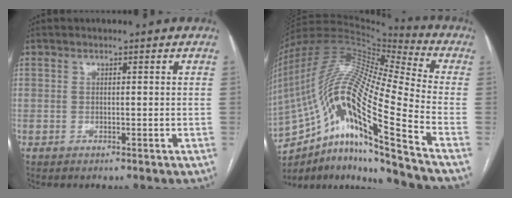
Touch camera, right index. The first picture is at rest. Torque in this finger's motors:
{"motor_torque": [1.53, -0.61, 0.48, 0.21]}